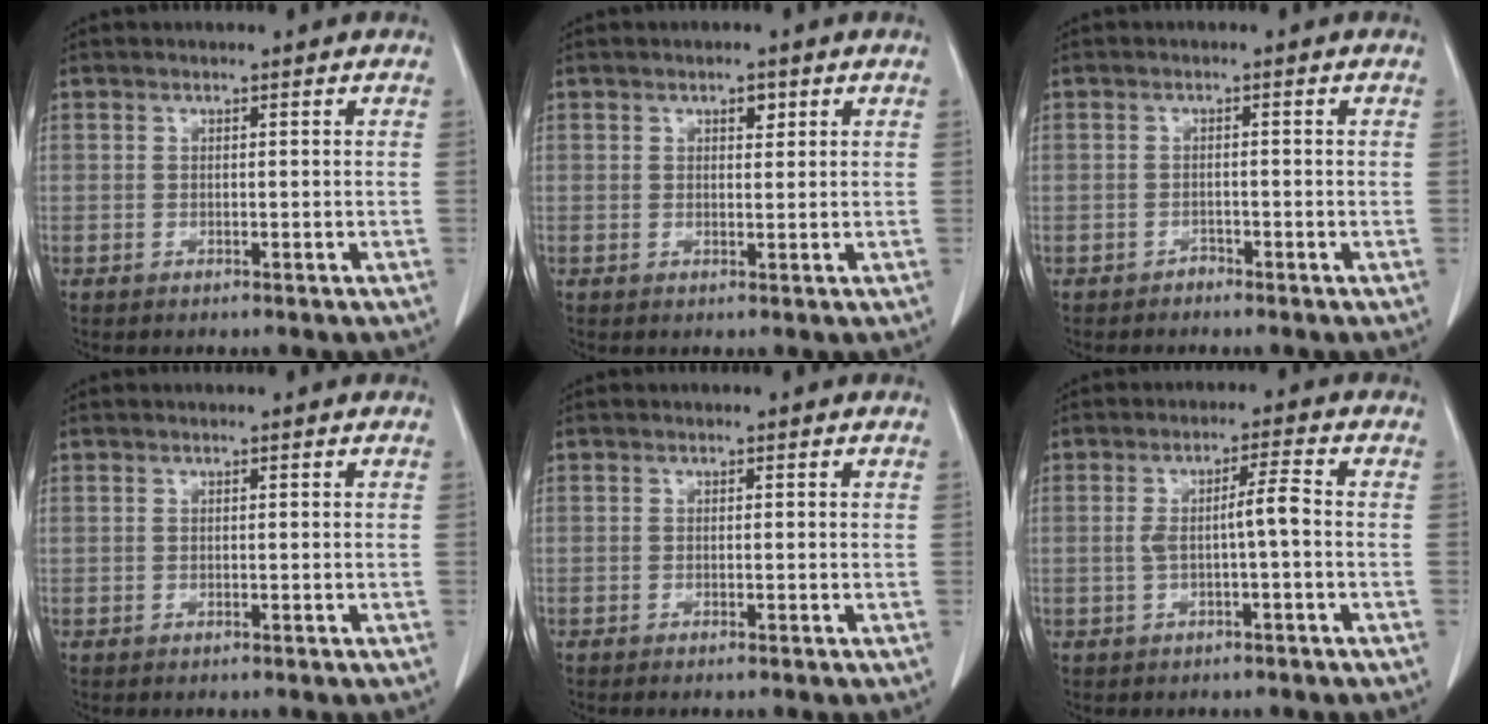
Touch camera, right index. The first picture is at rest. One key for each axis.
{"total": 1.4, "fx": 0.9, "fy": 0.3, "fz": 1.1, "tx": -0.020, "ty": -0.003, "tz": 0.013}
{"total": 0.9, "fx": -0.8, "fy": 0.4, "fz": 0.0, "tx": 0.002, "ty": 0.002, "tz": -0.017}
{"total": 0.0}
{"total": 0.6, "fx": -0.4, "fy": -0.1, "fz": 0.4, "tx": -0.009, "ty": 0.000, "tz": -0.008}
{"total": 4.2, "fx": -0.5, "fy": 0.0, "fz": 4.2, "tx": -0.073, "ty": 0.010, "tz": -0.007}